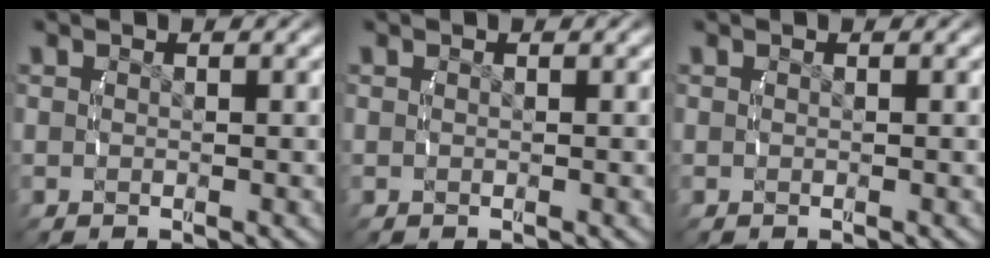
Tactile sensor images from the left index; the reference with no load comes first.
{"total": 0.0}
{"total": 0.0}